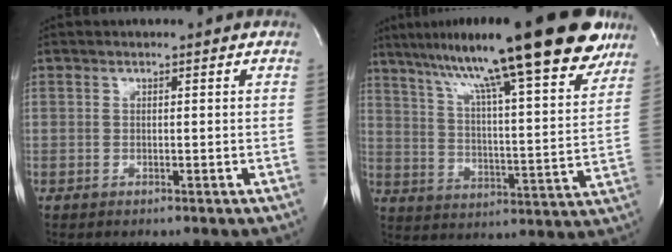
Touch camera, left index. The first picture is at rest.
{"total": 26.0, "force": [18.8, 2.9, 17.8], "torque": [-0.282, 0.025, 0.272]}